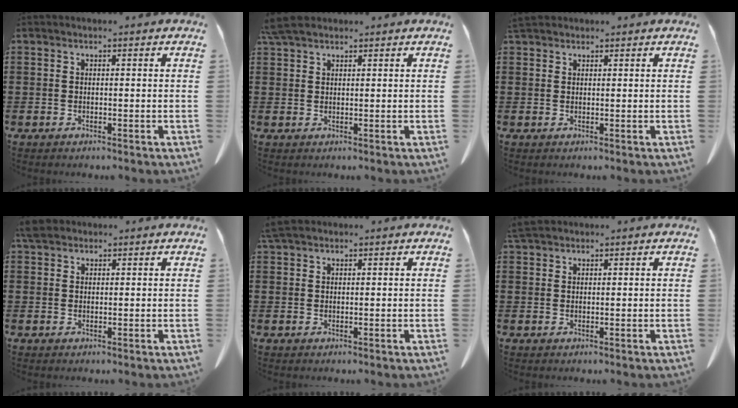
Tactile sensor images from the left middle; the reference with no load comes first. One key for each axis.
{"total": 3.4, "fx": 2.8, "fy": 0.9, "fz": 1.7, "tx": -0.042, "ty": 0.001, "tz": 0.055}
{"total": 1.8, "fx": 1.6, "fy": 0.6, "fz": 0.6, "tx": -0.017, "ty": 0.003, "tz": 0.033}
{"total": 2.5, "fx": 2.1, "fy": 1.1, "fz": 0.9, "tx": -0.025, "ty": 0.006, "tz": 0.042}
{"total": 2.4, "fx": 1.9, "fy": 0.7, "fz": 1.2, "tx": -0.030, "ty": 0.002, "tz": 0.039}
{"total": 2.4, "fx": 2.0, "fy": 0.7, "fz": 1.0, "tx": -0.027, "ty": 0.003, "tz": 0.041}